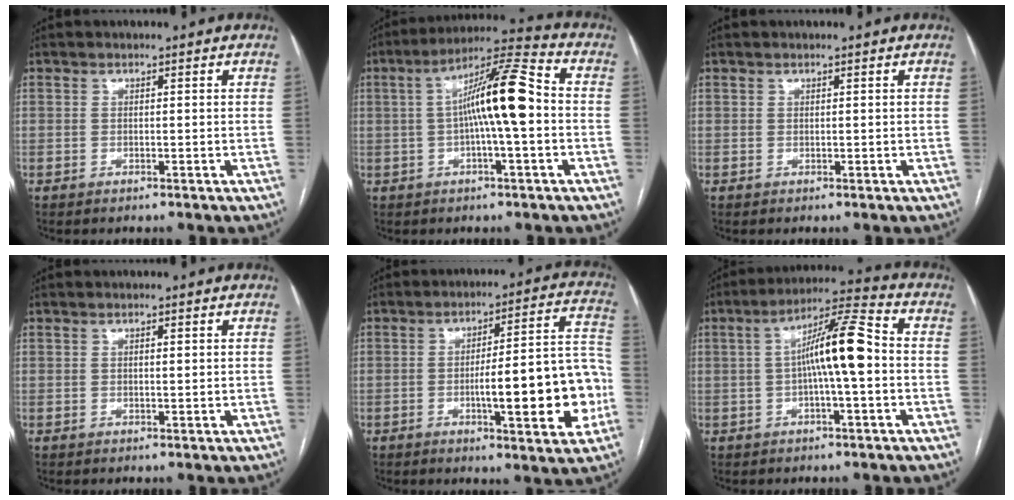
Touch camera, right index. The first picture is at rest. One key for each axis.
{"total": 11.9, "fx": 0.0, "fy": 1.1, "fz": 11.9, "tx": -0.203, "ty": 0.027, "tz": -0.008}
{"total": 0.0}
{"total": 0.9, "fx": 0.3, "fy": 0.3, "fz": 0.8, "tx": -0.013, "ty": 0.000, "tz": 0.005}
{"total": 16.5, "fx": -3.7, "fy": 2.8, "fz": 15.9, "tx": -0.201, "ty": 0.023, "tz": -0.047}
{"total": 10.4, "fx": -0.2, "fy": 1.1, "fz": 10.3, "tx": -0.178, "ty": 0.026, "tz": -0.008}